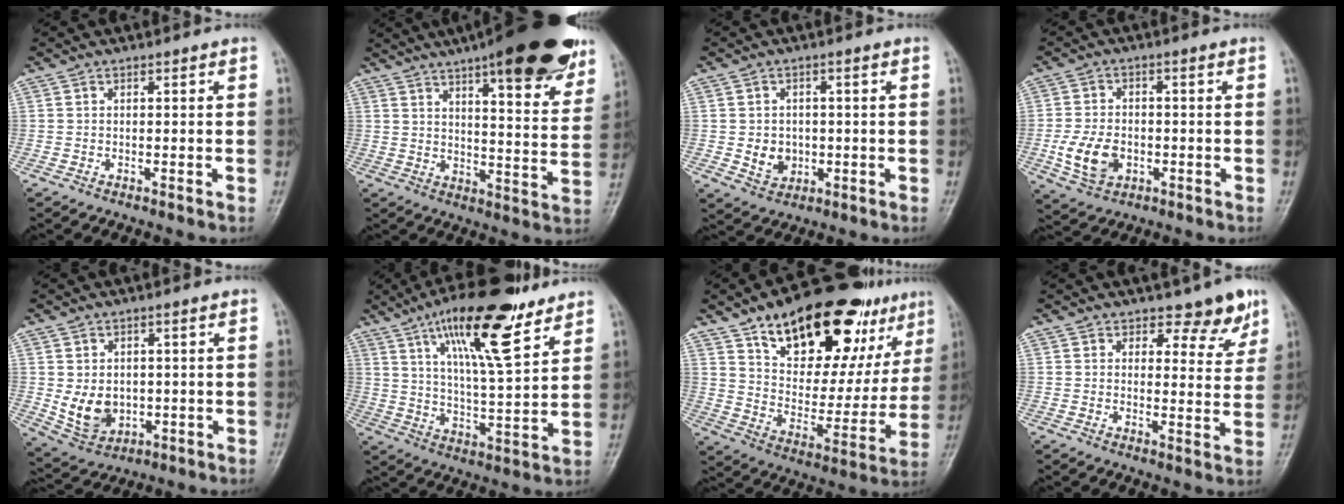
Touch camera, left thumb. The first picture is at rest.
{"total": 24.7, "force": [16.4, 6.3, 17.4], "torque": [-0.212, -0.048, 0.219]}
{"total": 4.9, "force": [-0.5, 4.2, 2.5], "torque": [-0.023, 0.001, 0.001]}
{"total": 8.0, "force": [-2.0, 5.7, 5.3], "torque": [-0.093, 0.004, -0.032]}
{"total": 7.5, "force": [-0.1, 5.8, 4.7], "torque": [-0.065, -0.012, 0.018]}
{"total": 18.5, "force": [10.9, 5.1, 14.0], "torque": [-0.210, -0.046, 0.185]}
{"total": 27.9, "force": [16.1, 13.2, 18.6], "torque": [-0.228, -0.040, 0.249]}
{"total": 6.1, "force": [4.6, 3.1, 2.5], "torque": [0.004, -0.033, 0.057]}